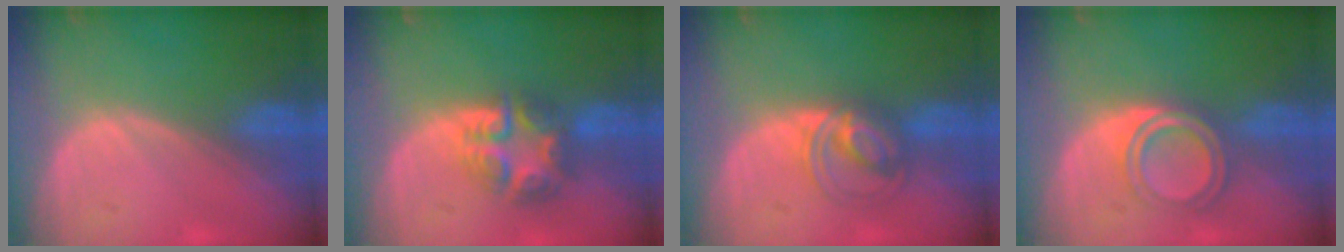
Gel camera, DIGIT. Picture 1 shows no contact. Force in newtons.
{"total": 7.8, "press": 6.7, "slide": 4.1}
{"total": 5.5, "press": 5.5, "slide": 0.6}
{"total": 5.3, "press": 4.9, "slide": 2.0}